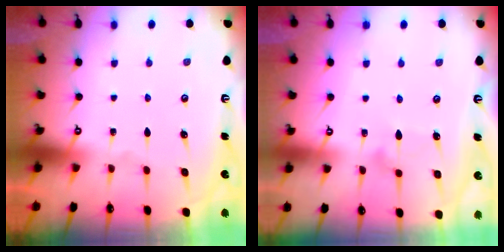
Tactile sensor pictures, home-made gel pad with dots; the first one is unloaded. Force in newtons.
{"total": 7.7, "press": 7.6, "slide": 0.4}